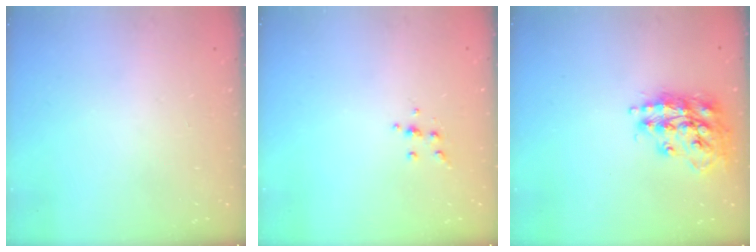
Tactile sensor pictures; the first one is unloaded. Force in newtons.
{"total": 4.0, "press": 3.8, "slide": 1.0}
{"total": 17.1, "press": 17.0, "slide": 1.5}